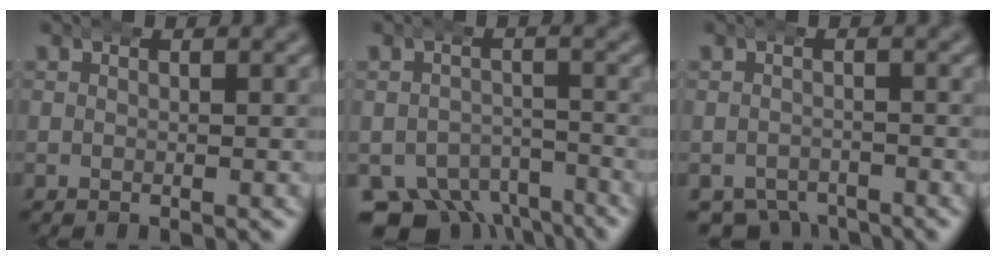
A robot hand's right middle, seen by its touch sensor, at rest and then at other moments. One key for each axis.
{"total": 8.3, "fx": -5.5, "fy": 5.4, "fz": 3.0, "tx": -0.057, "ty": -0.046, "tz": -0.081}
{"total": 4.8, "fx": -4.1, "fy": 2.2, "fz": 1.0, "tx": -0.013, "ty": -0.024, "tz": -0.058}